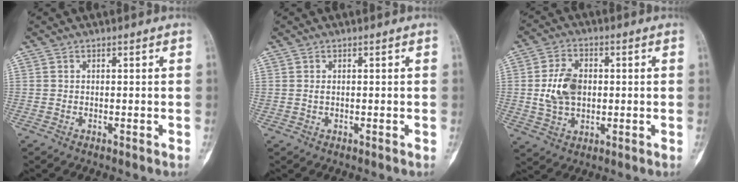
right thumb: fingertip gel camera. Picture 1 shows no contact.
{"total": 0.6, "force": [0.2, 0.4, 0.4], "torque": [-0.006, 0.002, 0.004]}
{"total": 9.3, "force": [0.3, 6.4, 6.7], "torque": [-0.110, 0.006, 0.008]}